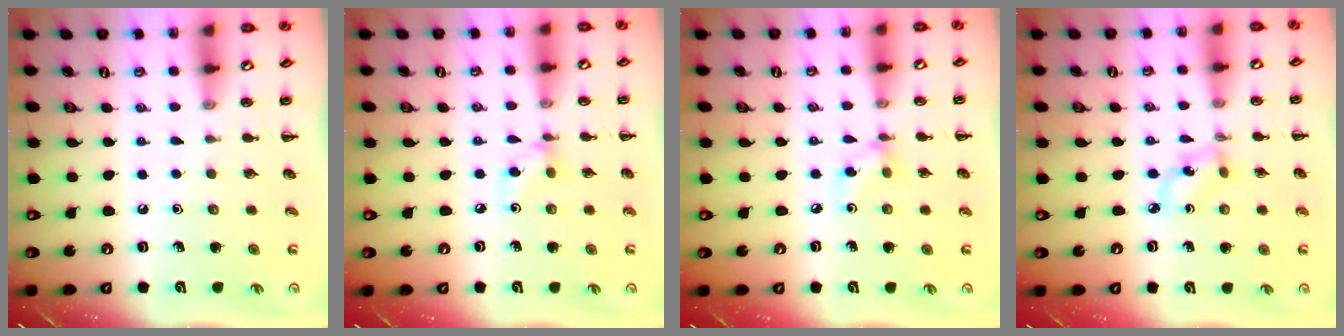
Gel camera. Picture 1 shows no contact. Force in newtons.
{"total": 3.8, "press": 3.6, "slide": 1.1}
{"total": 3.8, "press": 3.7, "slide": 0.9}
{"total": 2.3, "press": 2.2, "slide": 0.5}